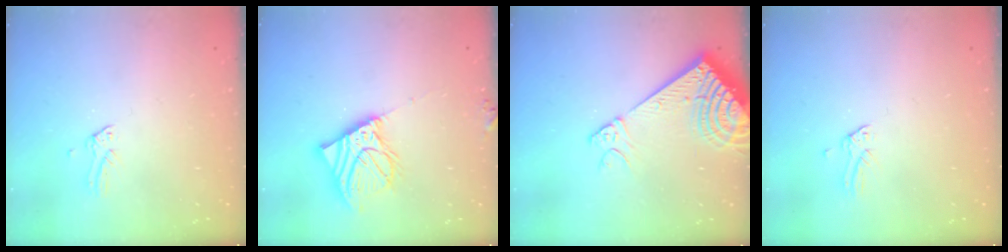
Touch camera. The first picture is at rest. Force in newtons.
{"total": 12.4, "press": 12.2, "slide": 2.3}
{"total": 14.7, "press": 14.5, "slide": 2.8}
{"total": 0.0}